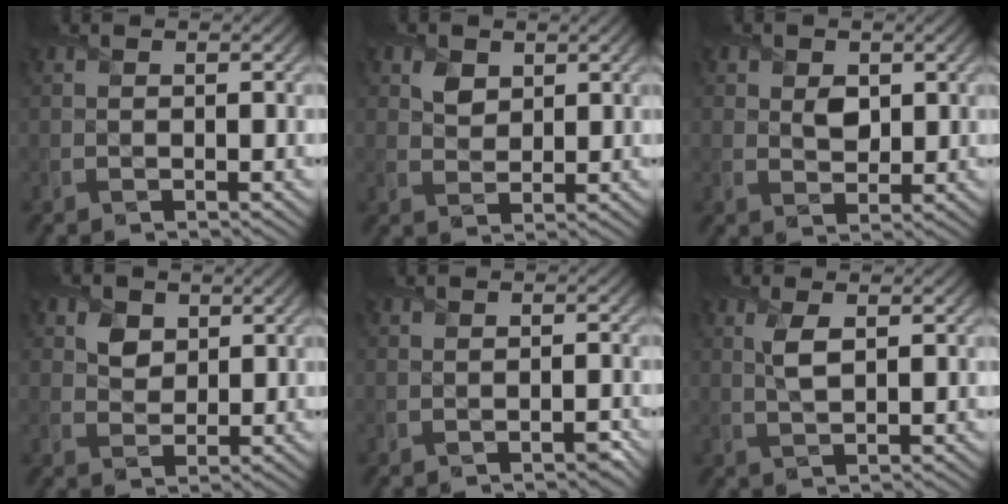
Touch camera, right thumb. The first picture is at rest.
{"total": 2.9, "force": [1.5, 2.2, 1.2], "torque": [-0.031, -0.005, 0.026]}
{"total": 3.1, "force": [1.0, 2.3, 1.7], "torque": [-0.039, -0.009, 0.014]}
{"total": 3.5, "force": [1.5, 2.7, 1.5], "torque": [-0.038, -0.006, 0.020]}
{"total": 1.3, "force": [-0.6, 0.9, 0.8], "torque": [-0.011, -0.008, -0.010]}
{"total": 2.9, "force": [1.1, 1.1, 2.5], "torque": [-0.060, 0.000, 0.020]}